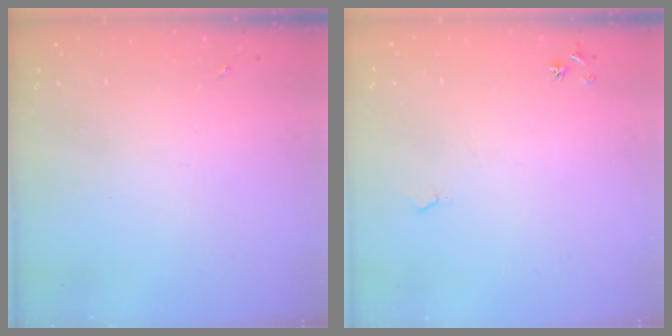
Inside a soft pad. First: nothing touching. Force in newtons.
{"total": 4.7, "press": 4.7, "slide": 0.7}